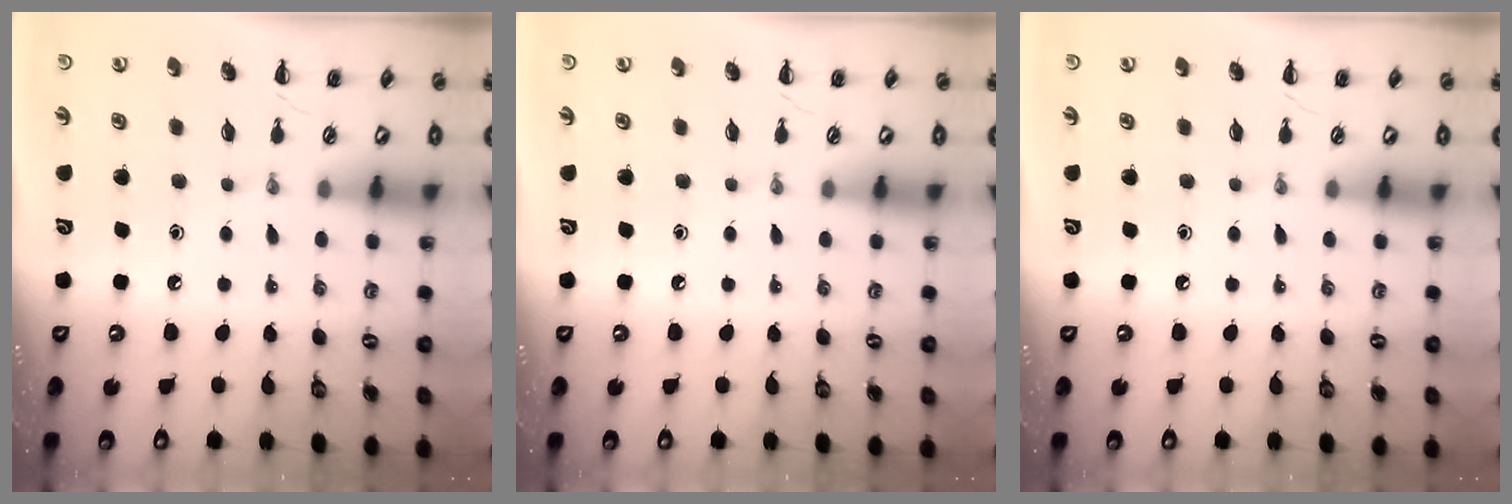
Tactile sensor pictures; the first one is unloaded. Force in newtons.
{"total": 0.0}
{"total": 0.0}